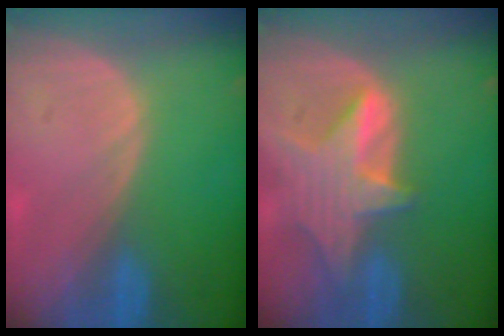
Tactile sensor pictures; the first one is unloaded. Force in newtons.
{"total": 7.4, "press": 6.9, "slide": 2.5}